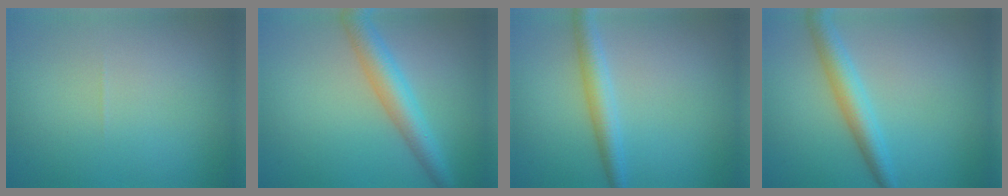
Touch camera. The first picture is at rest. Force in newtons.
{"total": 4.4, "press": 4.4, "slide": 0.1}
{"total": 3.0, "press": 3.0, "slide": 0.1}
{"total": 3.6, "press": 3.6, "slide": 0.1}